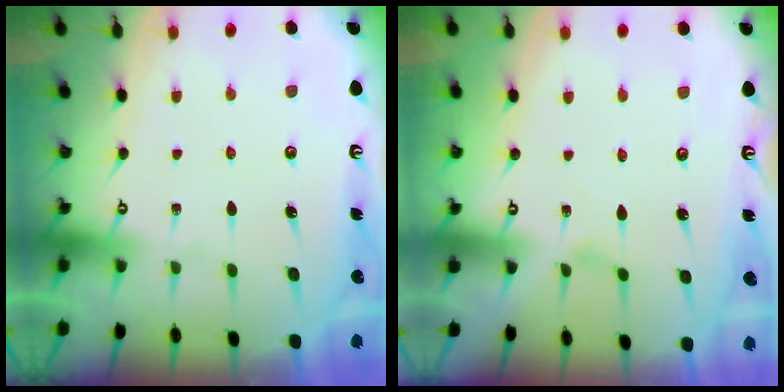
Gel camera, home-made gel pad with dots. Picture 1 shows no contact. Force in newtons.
{"total": 0.0}